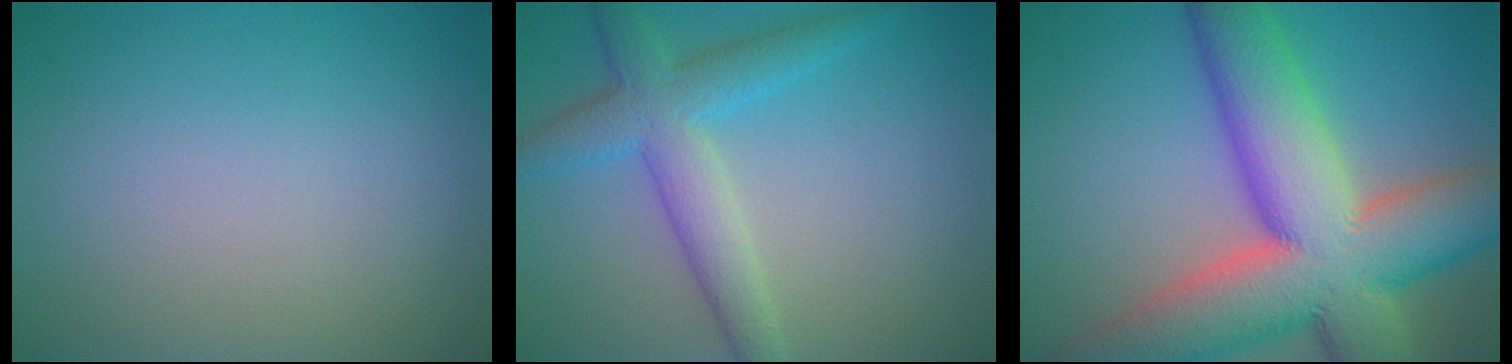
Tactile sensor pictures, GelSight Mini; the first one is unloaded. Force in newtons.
{"total": 4.9, "press": 4.8, "slide": 0.2}
{"total": 15.7, "press": 15.7, "slide": 1.0}